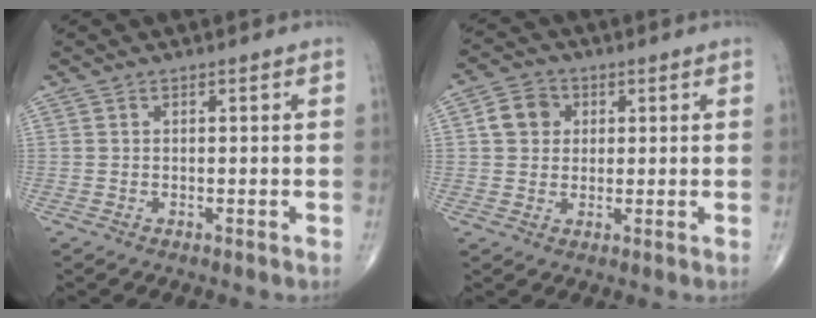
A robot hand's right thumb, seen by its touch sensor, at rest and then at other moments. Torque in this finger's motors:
{"motor_torque": [-0.23, 0.26, 0.13, -0.04, 0.01]}